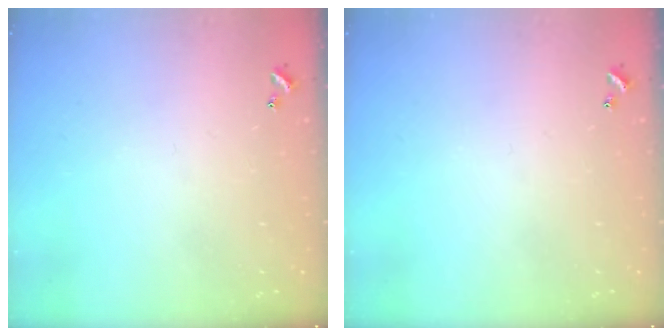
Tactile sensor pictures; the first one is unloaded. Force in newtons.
{"total": 0.0}